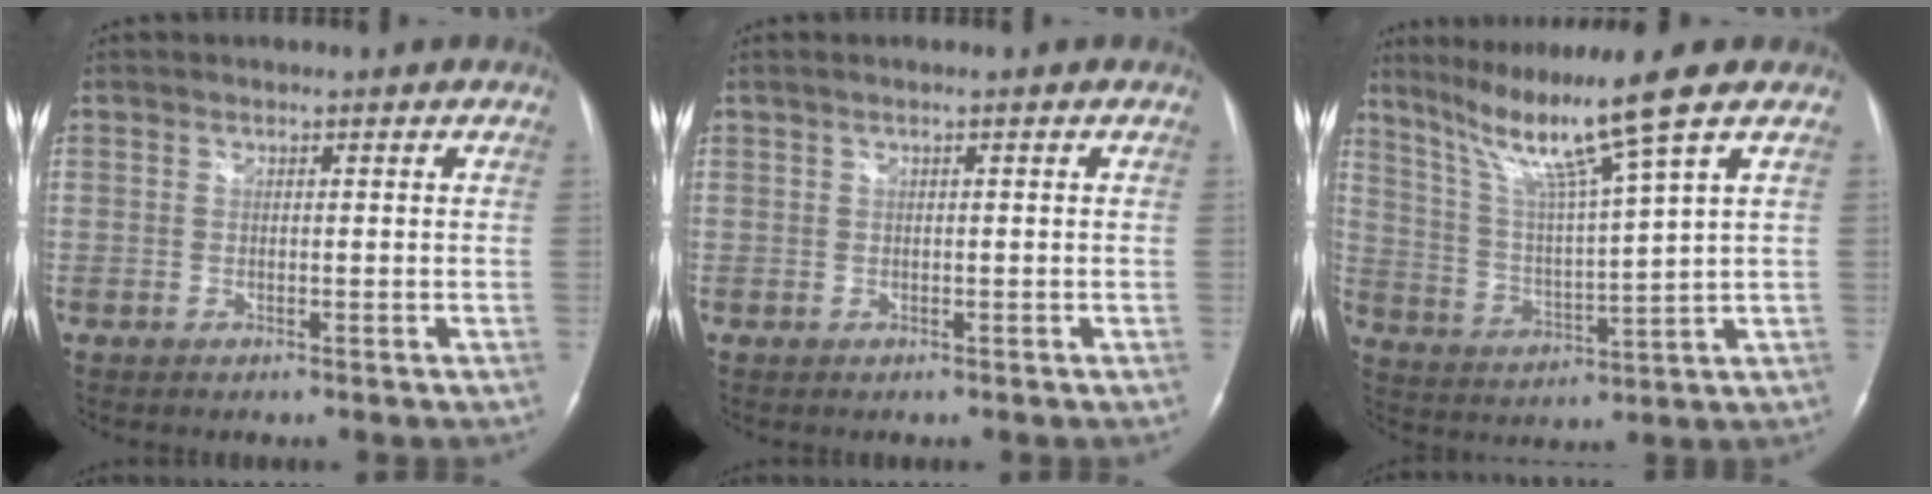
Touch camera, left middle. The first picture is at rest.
{"total": 1.0, "force": [0.3, -0.1, 0.9], "torque": [-0.023, 0.005, 0.005]}
{"total": 12.1, "force": [8.1, -2.8, 8.5], "torque": [-0.149, -0.002, 0.146]}